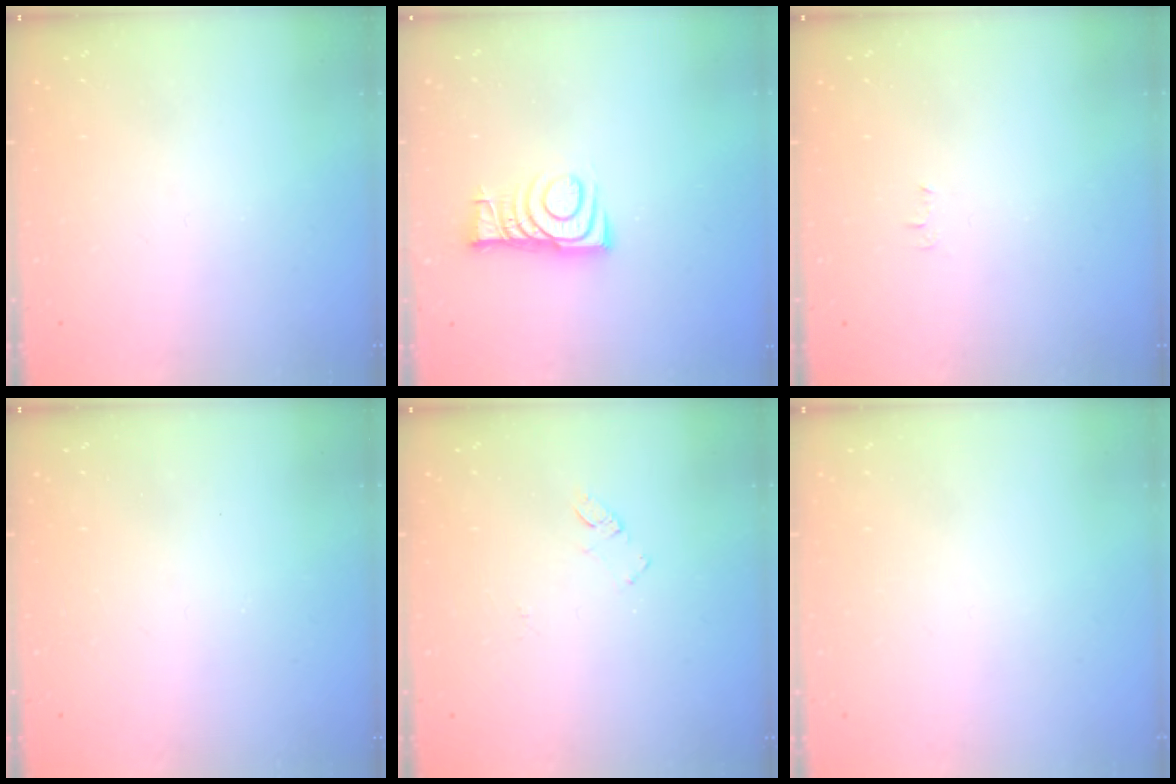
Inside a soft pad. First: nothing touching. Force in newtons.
{"total": 8.0, "press": 7.9, "slide": 0.5}
{"total": 3.0, "press": 3.0, "slide": 0.5}
{"total": 2.5, "press": 2.4, "slide": 0.4}
{"total": 6.2, "press": 6.2, "slide": 0.5}
{"total": 1.5, "press": 1.5, "slide": 0.1}